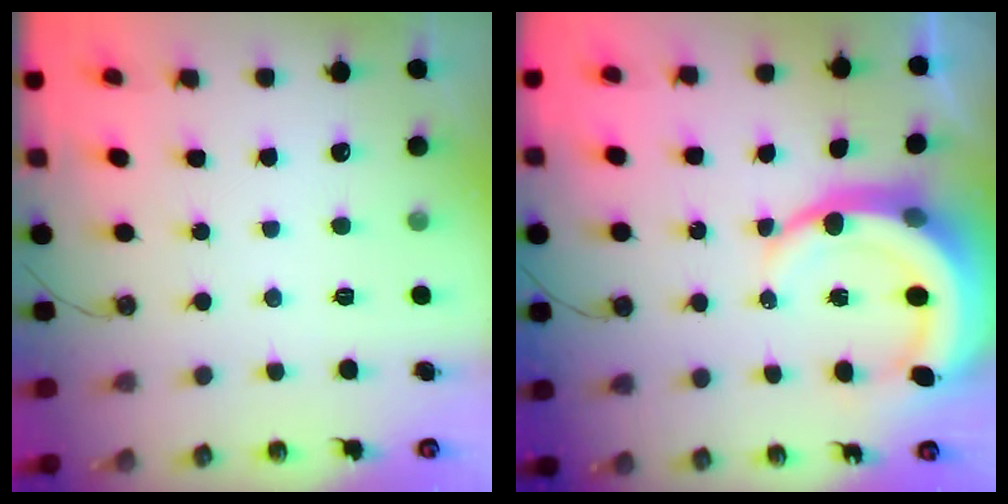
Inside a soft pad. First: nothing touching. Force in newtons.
{"total": 11.8, "press": 11.6, "slide": 1.6}